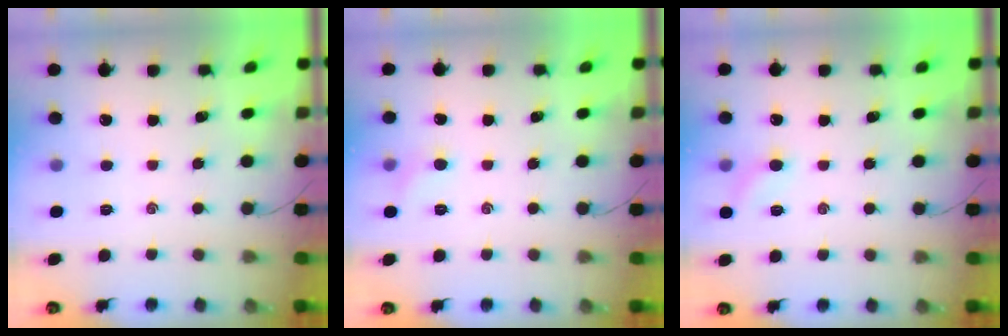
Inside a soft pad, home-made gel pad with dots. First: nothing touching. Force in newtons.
{"total": 4.5, "press": 4.2, "slide": 1.4}
{"total": 5.8, "press": 5.6, "slide": 1.8}